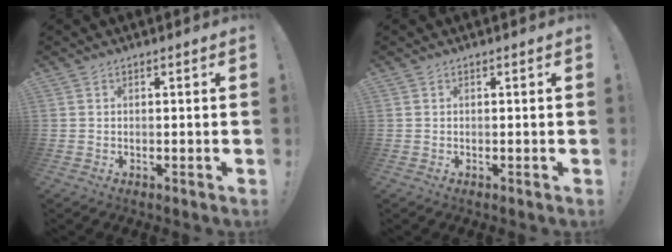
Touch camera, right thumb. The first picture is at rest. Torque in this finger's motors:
{"motor_torque": [-0.08, -0.08, 0.00, 0.00, 0.00]}